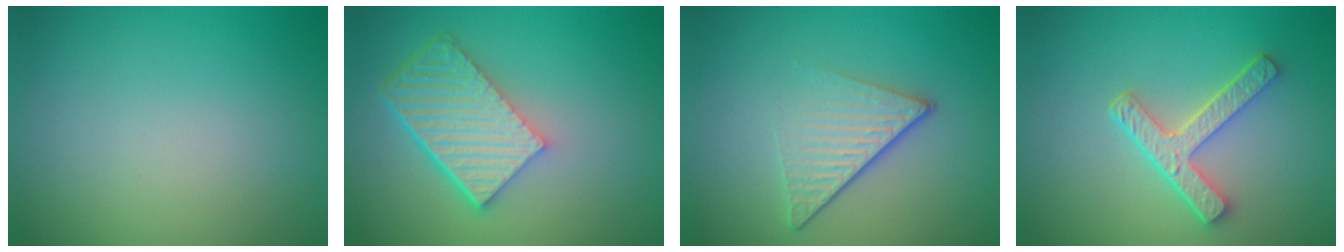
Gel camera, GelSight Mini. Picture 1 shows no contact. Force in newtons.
{"total": 6.5, "press": 4.6, "slide": 4.6}
{"total": 4.3, "press": 2.7, "slide": 3.4}
{"total": 3.7, "press": 3.2, "slide": 2.0}